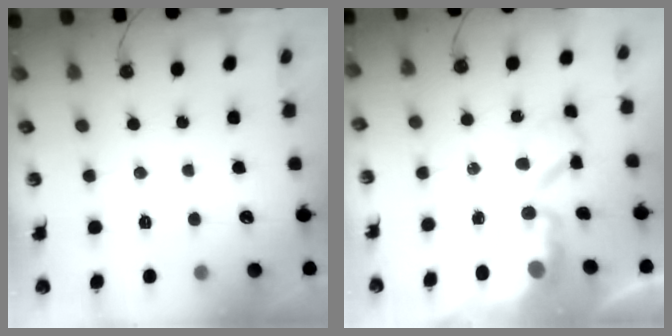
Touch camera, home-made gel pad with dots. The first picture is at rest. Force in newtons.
{"total": 8.6, "press": 8.6, "slide": 0.6}